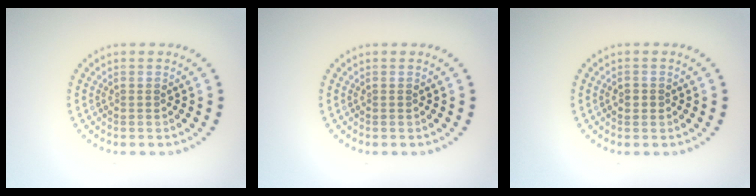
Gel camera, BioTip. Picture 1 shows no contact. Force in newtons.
{"total": 0.0}
{"total": 1.0, "press": 0.9, "slide": 0.4}